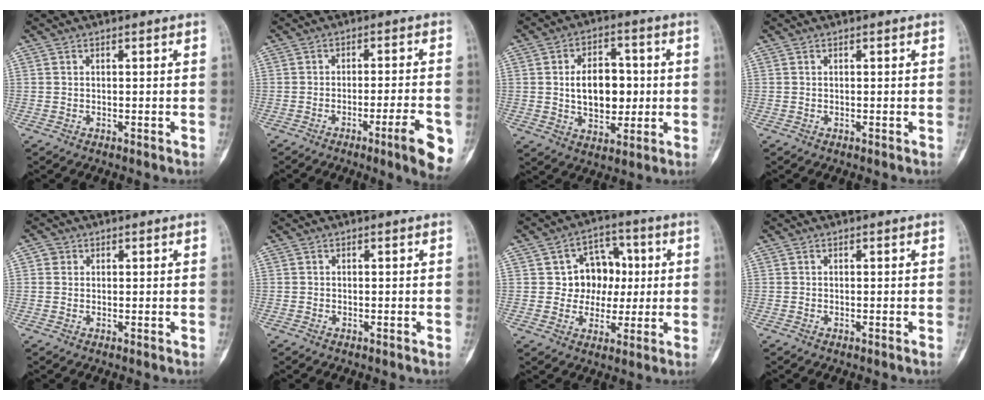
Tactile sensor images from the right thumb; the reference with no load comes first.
{"total": 9.2, "force": [-4.1, 0.9, 8.2], "torque": [-0.105, 0.007, -0.055]}
{"total": 11.5, "force": [0.3, 7.5, 8.7], "torque": [-0.098, 0.006, 0.008]}
{"total": 0.0}
{"total": 1.4, "force": [0.4, 1.4, 0.3], "torque": [0.005, 0.002, 0.003]}
{"total": 0.0}
{"total": 9.8, "force": [1.2, 8.3, 5.1], "torque": [-0.014, 0.011, 0.016]}
{"total": 0.0}